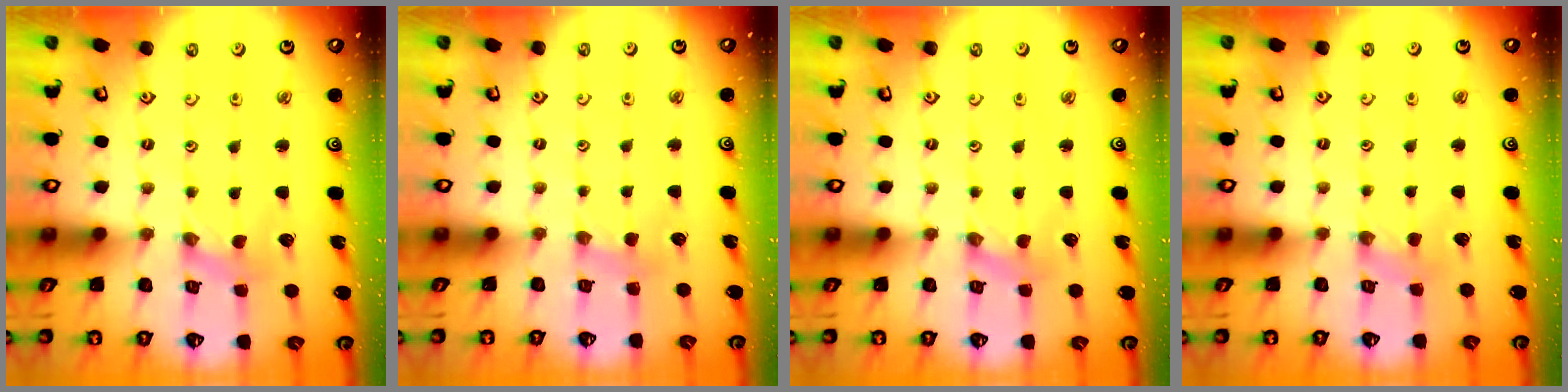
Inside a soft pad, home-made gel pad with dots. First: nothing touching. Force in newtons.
{"total": 2.5, "press": 2.5, "slide": 0.4}
{"total": 1.1, "press": 1.1, "slide": 0.2}
{"total": 2.6, "press": 2.5, "slide": 0.5}